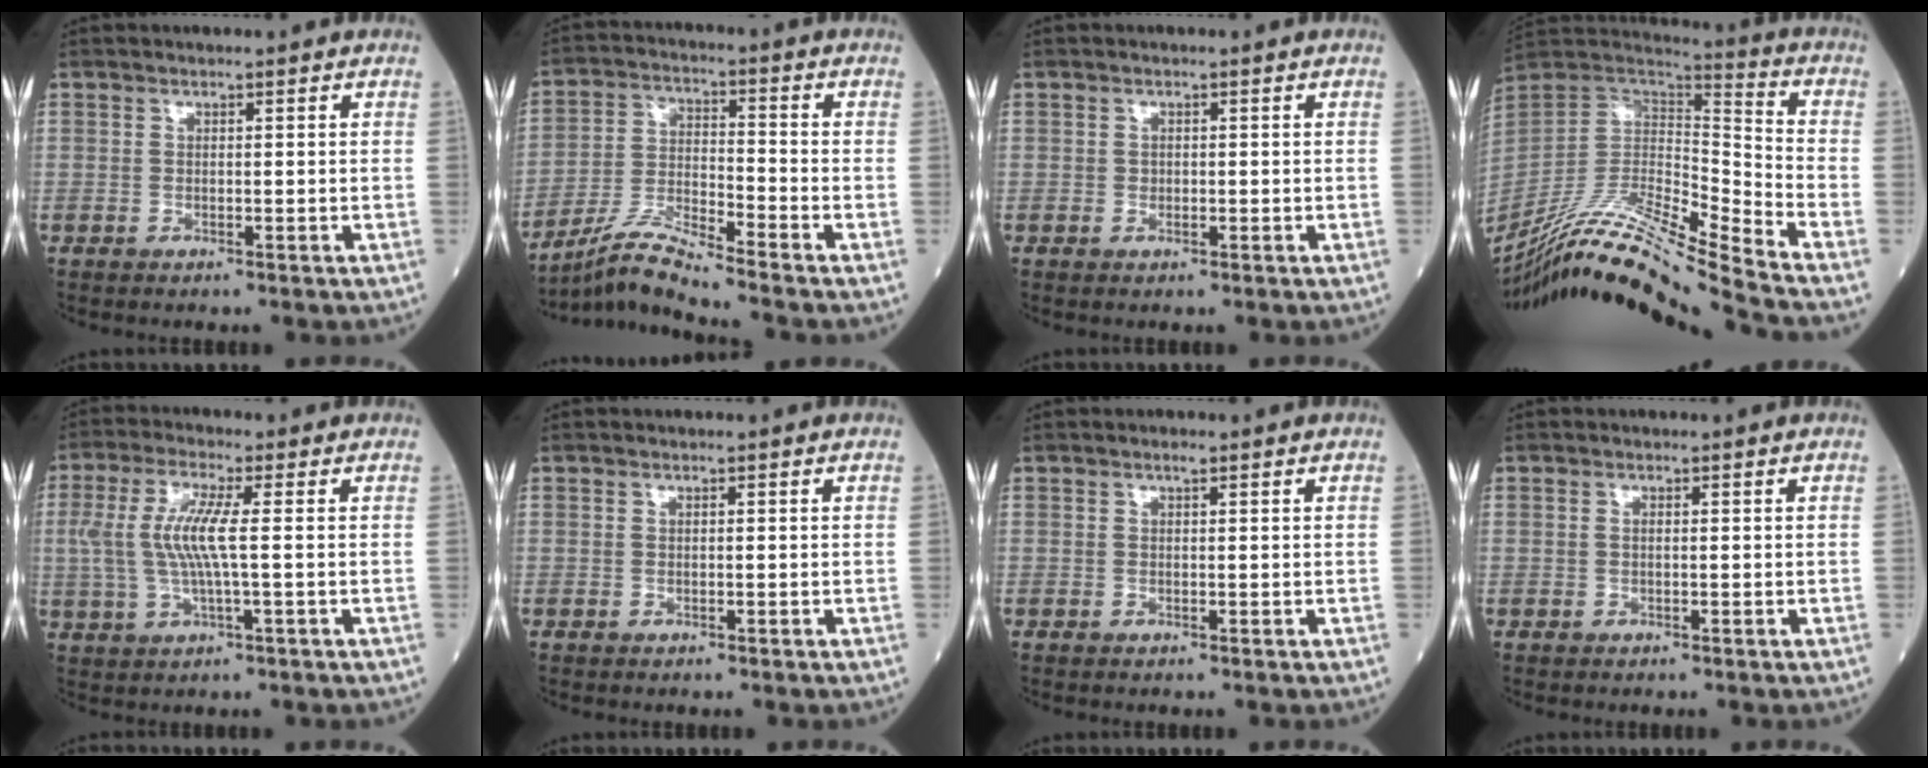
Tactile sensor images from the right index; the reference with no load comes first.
{"total": 8.0, "force": [-7.2, -1.6, 3.0], "torque": [-0.065, -0.018, -0.139]}
{"total": 0.7, "force": [-0.1, 0.6, 0.4], "torque": [-0.004, 0.001, -0.003]}
{"total": 22.6, "force": [-19.8, -1.7, 10.7], "torque": [-0.222, -0.018, -0.360]}
{"total": 7.5, "force": [0.5, 1.0, 7.4], "torque": [-0.171, 0.009, 0.008]}
{"total": 0.0}
{"total": 0.6, "force": [0.4, 0.1, 0.4], "torque": [-0.010, 0.000, 0.005]}
{"total": 0.5, "force": [0.1, 0.2, 0.5], "torque": [-0.011, 0.001, 0.000]}